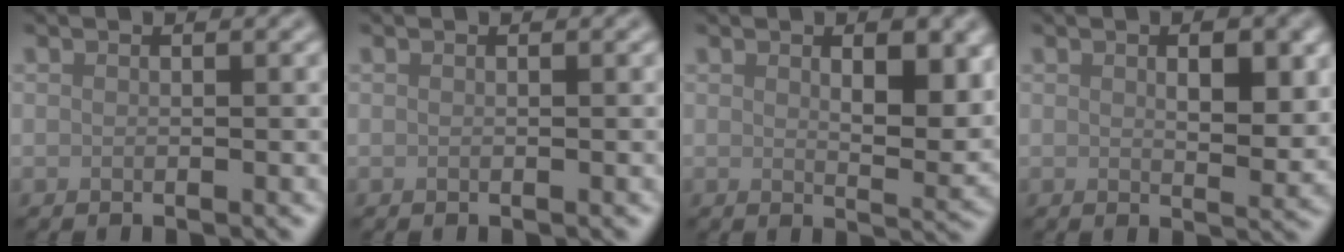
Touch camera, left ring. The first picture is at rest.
{"total": 0.0}
{"total": 5.2, "force": [1.7, 2.1, 4.4], "torque": [-0.058, -0.007, 0.032]}
{"total": 4.0, "force": [1.2, 1.8, 3.4], "torque": [-0.048, -0.006, 0.022]}